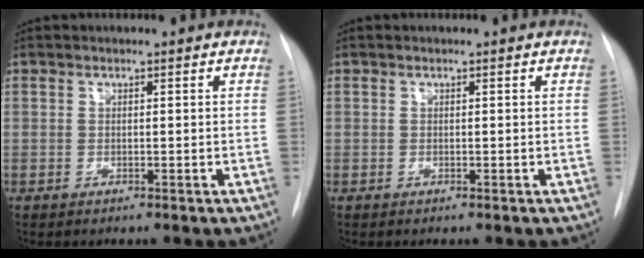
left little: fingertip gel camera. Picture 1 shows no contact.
{"total": 0.0}